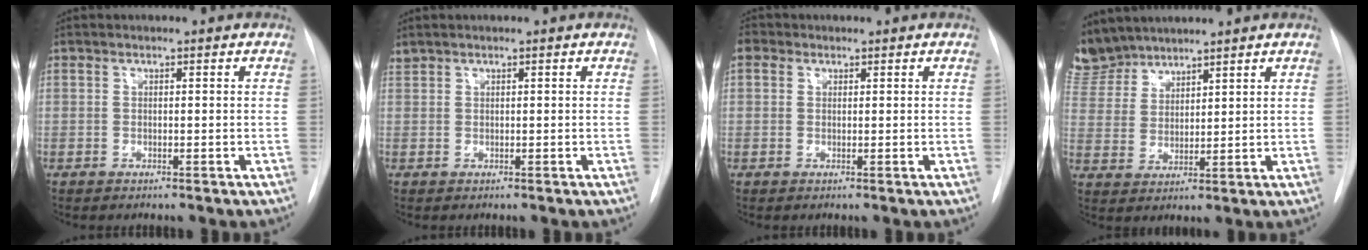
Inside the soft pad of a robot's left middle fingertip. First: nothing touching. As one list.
[{"total": 0.7, "force": [0.7, 0.0, -0.1], "torque": [-0.007, 0.010, 0.020]}, {"total": 1.8, "force": [0.9, 1.5, 0.4], "torque": [-0.002, 0.006, 0.011]}, {"total": 8.2, "force": [7.8, 2.5, 0.7], "torque": [-0.020, 0.003, 0.169]}]